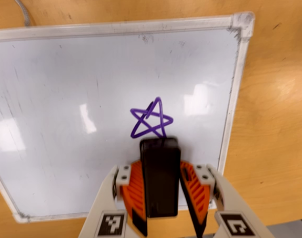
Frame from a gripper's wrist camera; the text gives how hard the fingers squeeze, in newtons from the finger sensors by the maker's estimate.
{"total": 11.0, "left": 12.4, "right": 9.7}